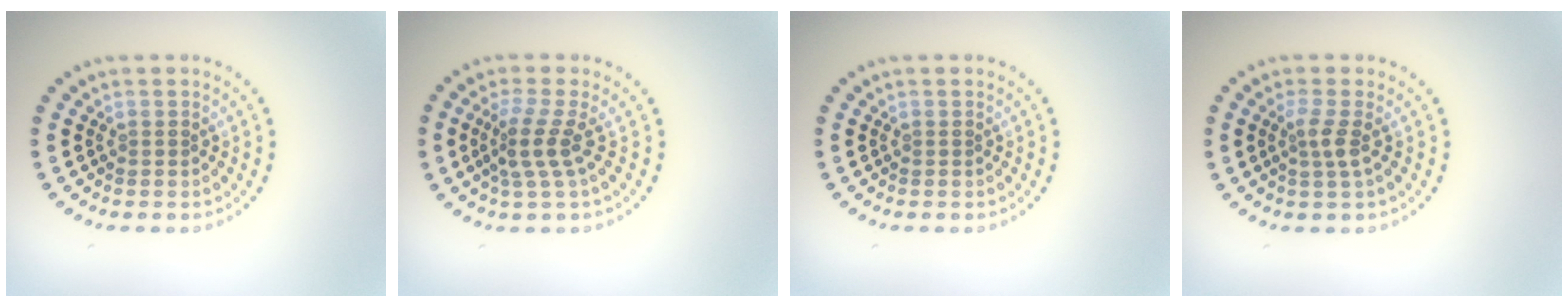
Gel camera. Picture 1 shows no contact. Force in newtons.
{"total": 2.9, "press": 2.1, "slide": 2.0}
{"total": 0.0}
{"total": 1.8, "press": 1.4, "slide": 1.2}